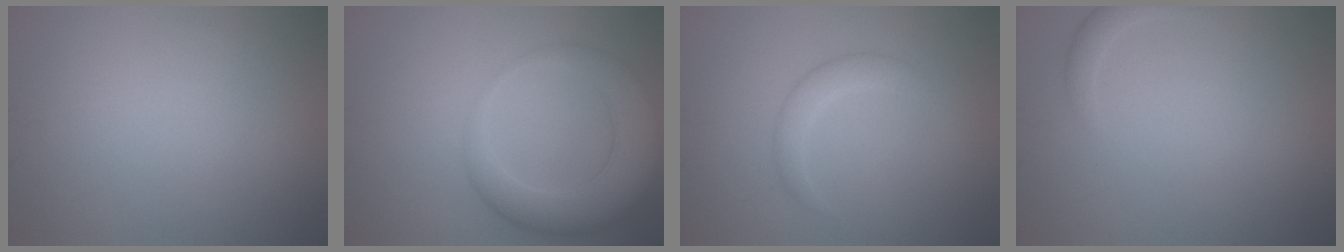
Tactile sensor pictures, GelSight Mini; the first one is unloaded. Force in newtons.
{"total": 6.2, "press": 6.2, "slide": 0.4}
{"total": 2.3, "press": 2.3, "slide": 0.2}
{"total": 1.4, "press": 1.4, "slide": 0.1}